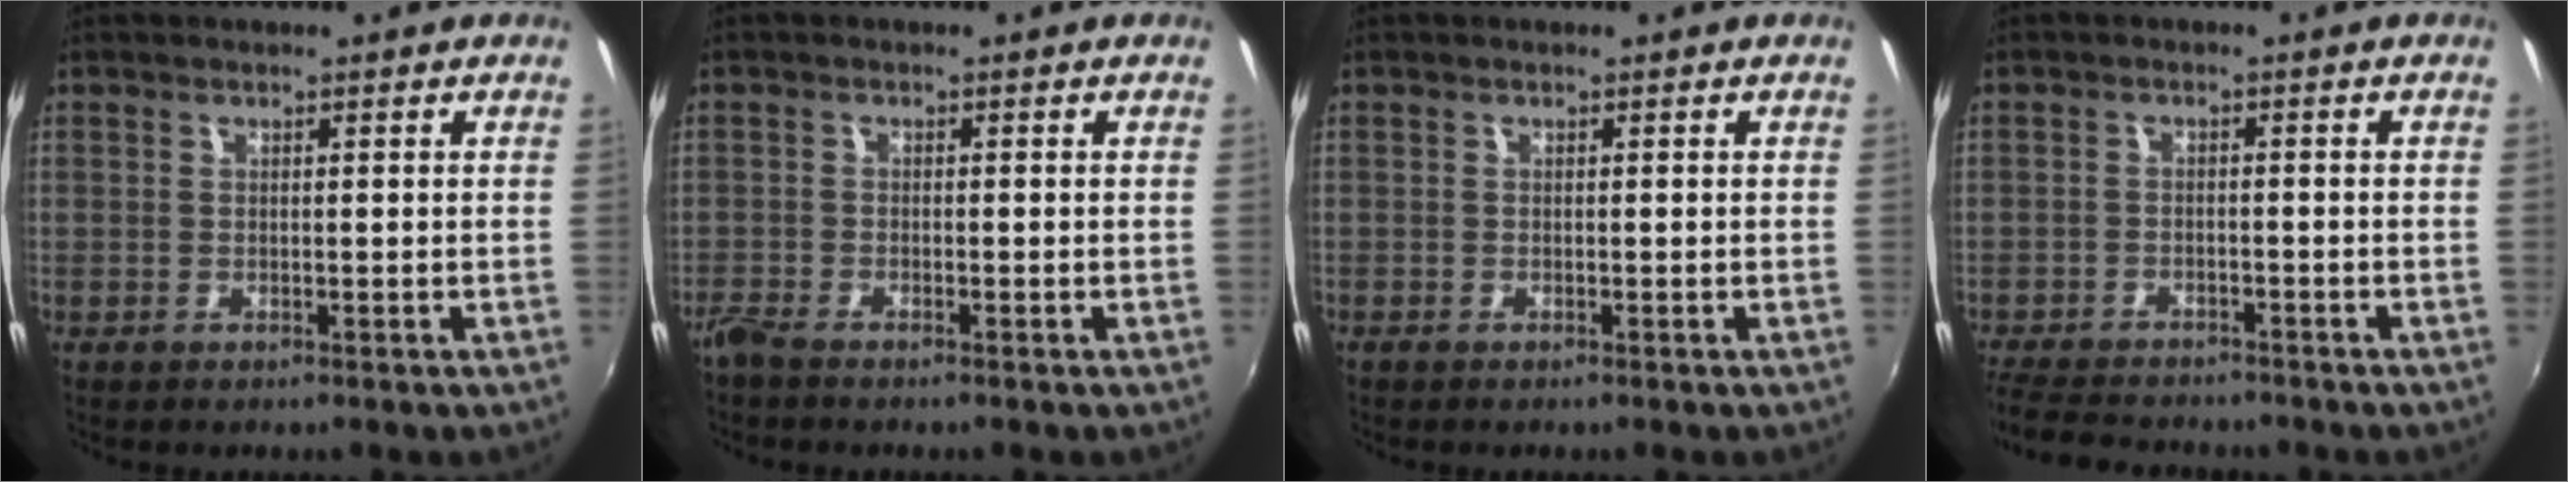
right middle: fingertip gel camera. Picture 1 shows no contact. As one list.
[{"total": 2.5, "force": [-2.3, 0.2, 1.0], "torque": [-0.030, -0.010, -0.047]}, {"total": 0.0}, {"total": 10.0, "force": [-9.0, 2.9, 3.4], "torque": [-0.097, -0.012, -0.147]}]